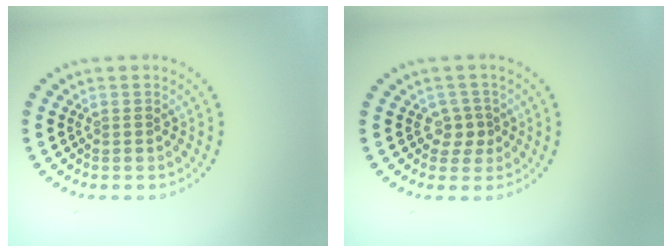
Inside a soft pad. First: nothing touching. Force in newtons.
{"total": 1.7, "press": 1.3, "slide": 1.1}